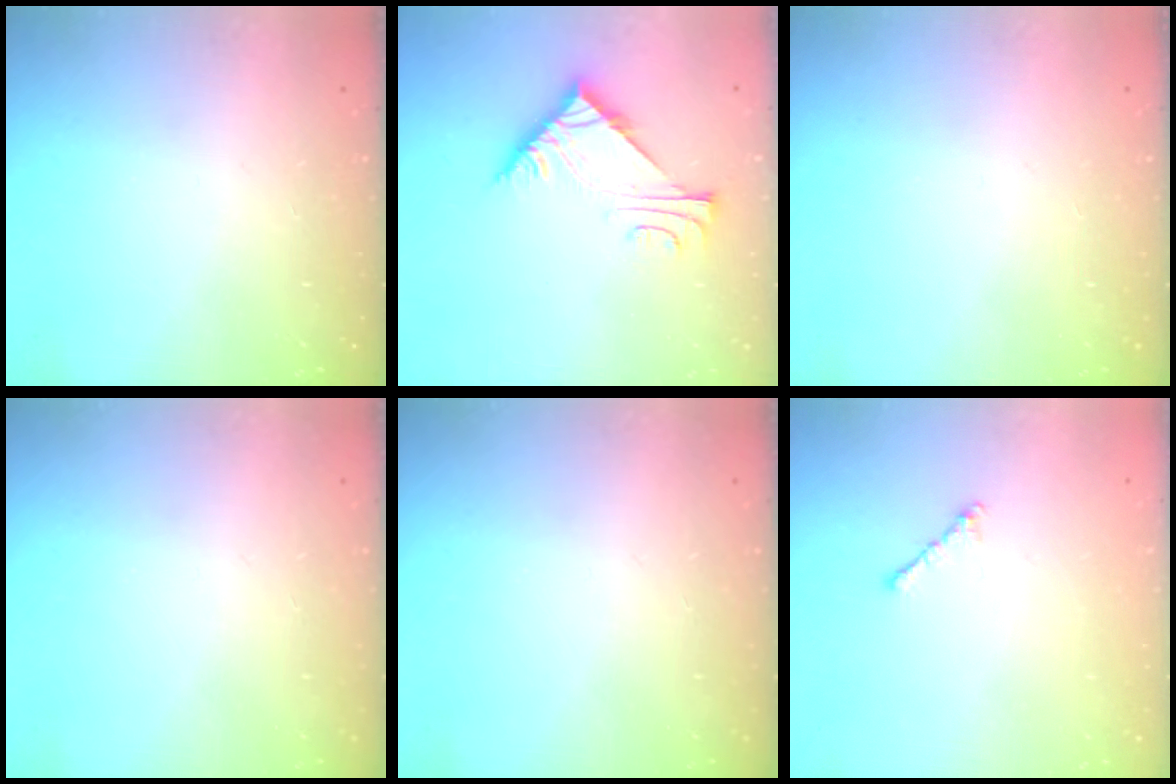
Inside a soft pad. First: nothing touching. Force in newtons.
{"total": 7.0, "press": 7.0, "slide": 0.1}
{"total": 0.0}
{"total": 0.0}
{"total": 0.0}
{"total": 1.0, "press": 0.9, "slide": 0.4}